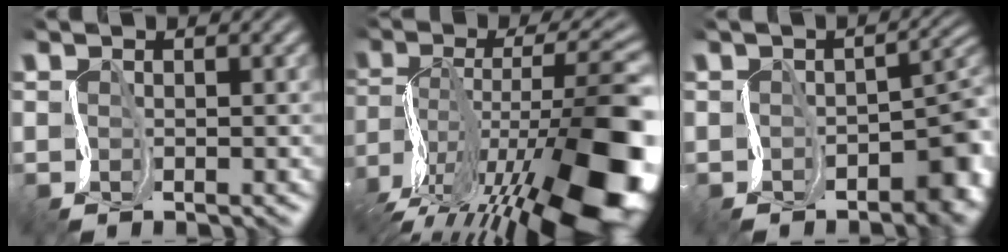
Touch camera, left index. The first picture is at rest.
{"total": 16.8, "force": [-5.4, 7.0, 14.2], "torque": [-0.234, 0.030, -0.090]}
{"total": 6.7, "force": [-3.0, 3.0, 5.2], "torque": [-0.054, -0.001, -0.044]}